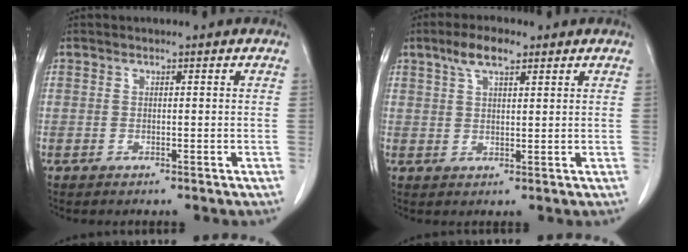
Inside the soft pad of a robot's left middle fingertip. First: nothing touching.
{"total": 5.0, "force": [3.2, 1.5, 3.6], "torque": [-0.075, 0.012, 0.060]}